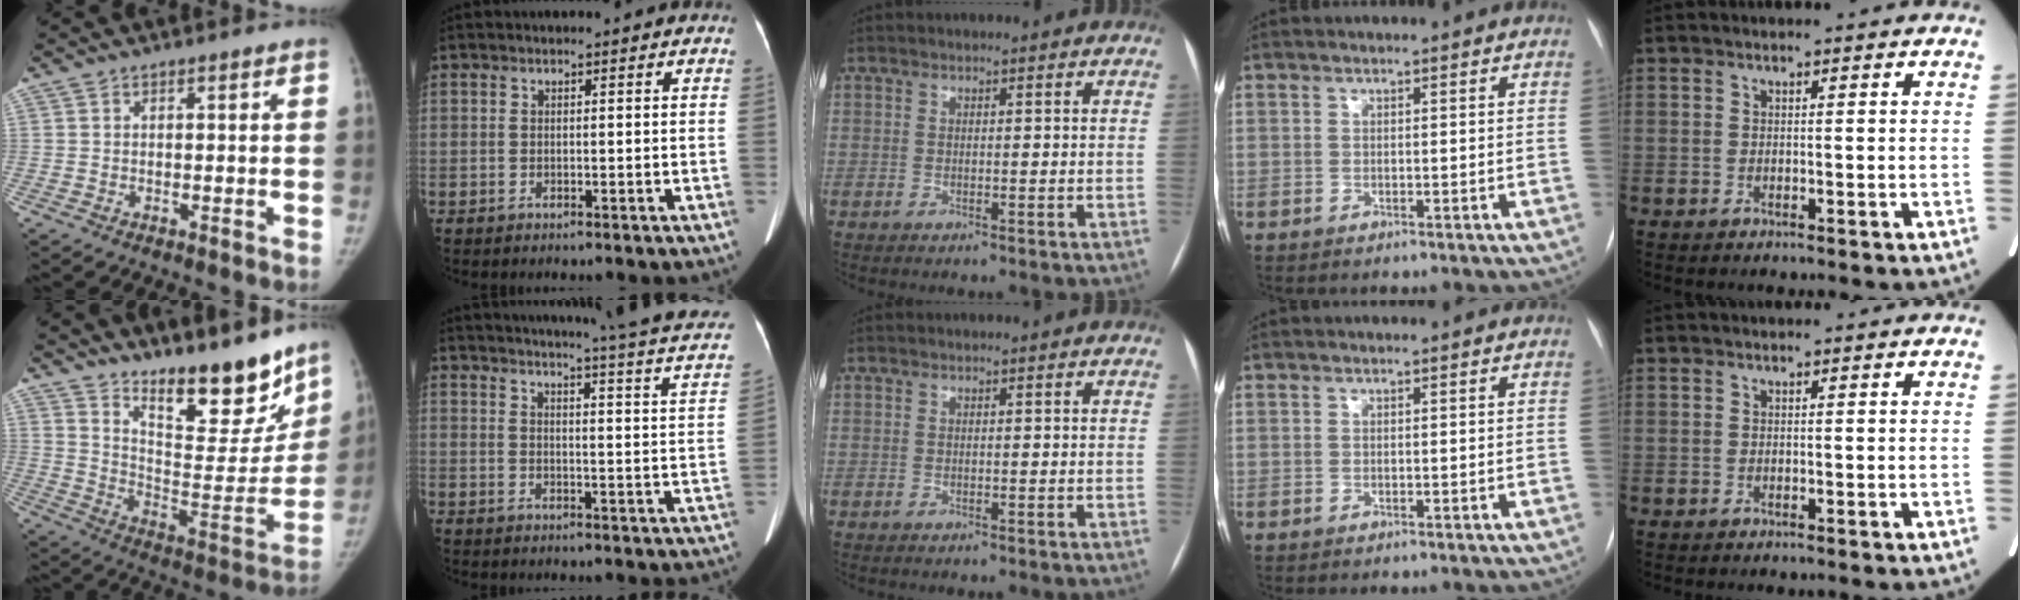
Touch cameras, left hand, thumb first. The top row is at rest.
{"thumb": {"total": 21.0, "force": [16.0, 6.5, 11.9], "torque": [-0.129, -0.120, 0.246]}, "index": {"total": 25.2, "force": [22.2, 0.5, 11.9], "torque": [-0.168, -0.054, 0.254]}}